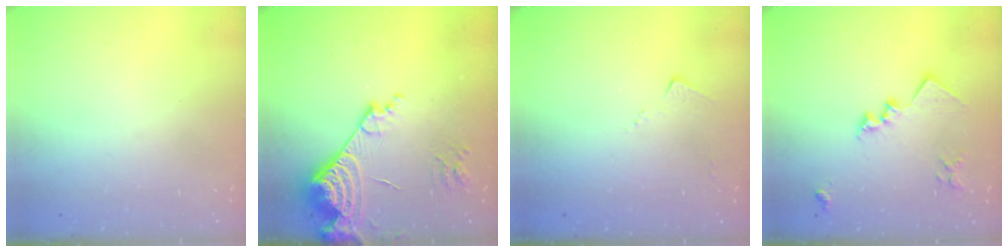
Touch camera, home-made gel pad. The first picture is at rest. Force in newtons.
{"total": 17.7, "press": 17.6, "slide": 2.1}
{"total": 3.5, "press": 3.5, "slide": 0.4}
{"total": 15.0, "press": 14.9, "slide": 0.9}